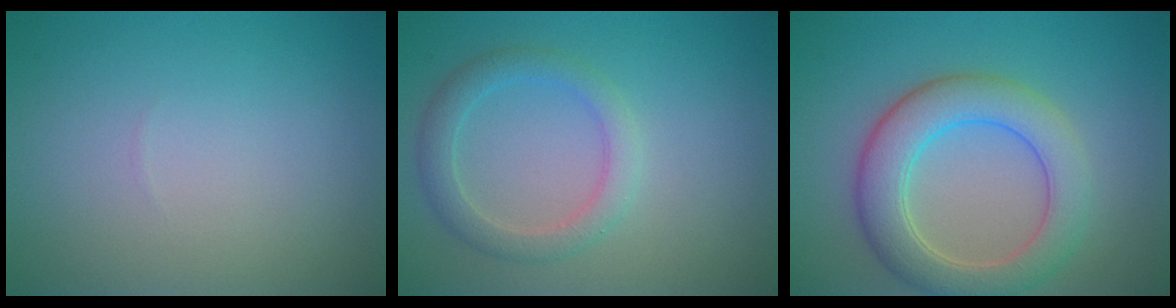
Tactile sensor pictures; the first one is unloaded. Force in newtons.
{"total": 2.7, "press": 2.7, "slide": 0.1}
{"total": 6.0, "press": 6.0, "slide": 0.3}